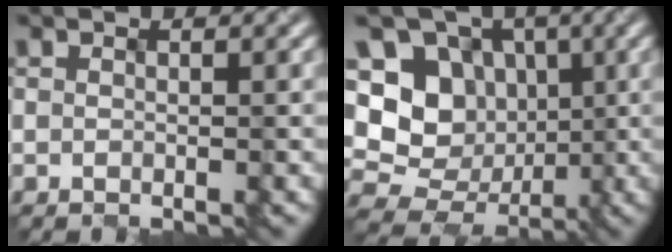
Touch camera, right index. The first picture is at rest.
{"total": 11.1, "force": [1.3, 9.6, 5.4], "torque": [-0.104, 0.029, -0.002]}